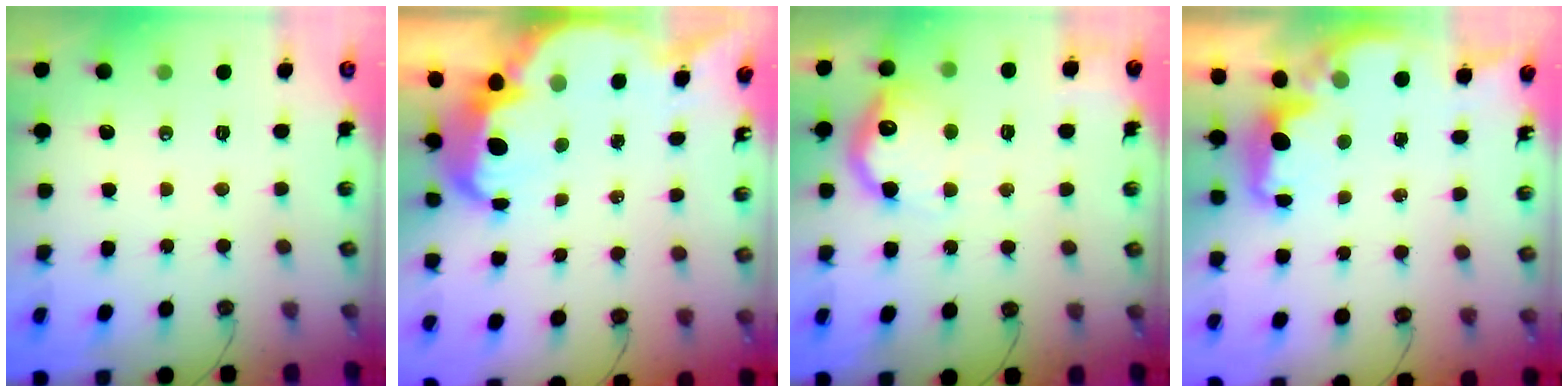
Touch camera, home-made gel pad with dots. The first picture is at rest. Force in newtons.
{"total": 9.0, "press": 9.0, "slide": 0.6}
{"total": 16.1, "press": 16.0, "slide": 1.0}
{"total": 2.0, "press": 1.9, "slide": 0.8}